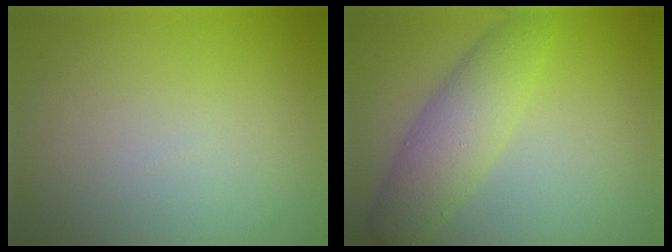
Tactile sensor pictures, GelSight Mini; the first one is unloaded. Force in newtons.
{"total": 4.6, "press": 4.6, "slide": 0.1}